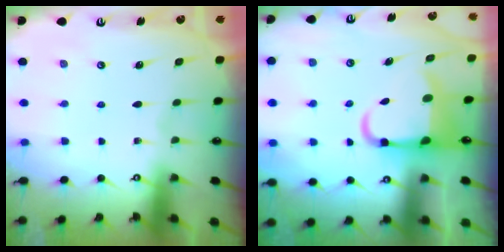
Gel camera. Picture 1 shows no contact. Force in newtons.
{"total": 6.1, "press": 5.9, "slide": 1.7}